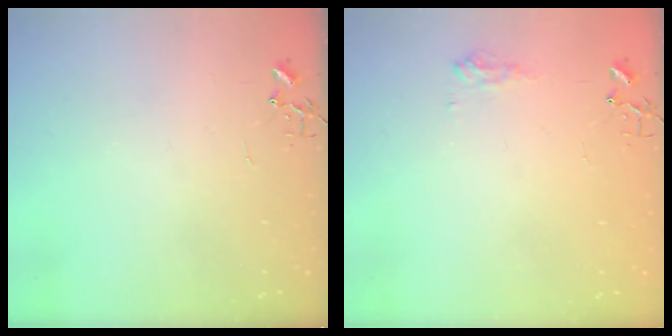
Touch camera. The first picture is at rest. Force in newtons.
{"total": 7.5, "press": 7.5, "slide": 0.3}